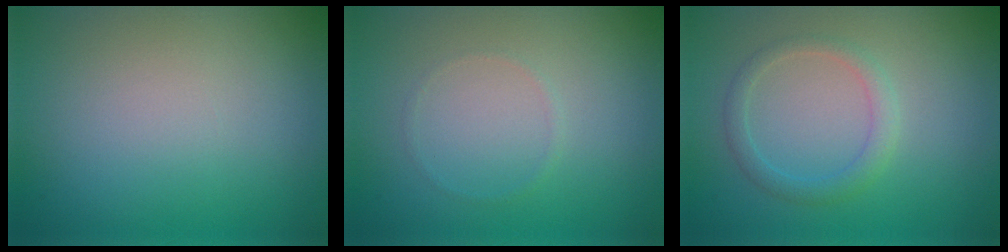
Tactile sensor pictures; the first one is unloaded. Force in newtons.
{"total": 0.5, "press": 0.5, "slide": 0.1}
{"total": 2.0, "press": 2.0, "slide": 0.3}